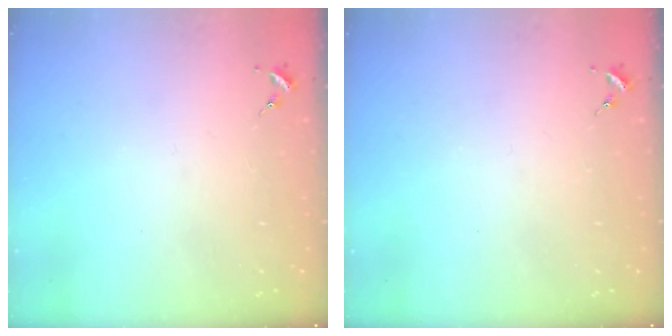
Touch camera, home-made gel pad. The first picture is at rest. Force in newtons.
{"total": 0.0}